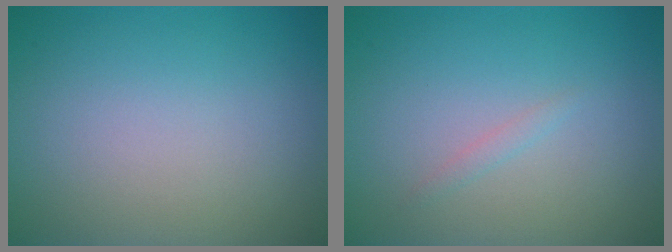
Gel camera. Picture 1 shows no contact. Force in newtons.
{"total": 0.7, "press": 0.7, "slide": 0.1}